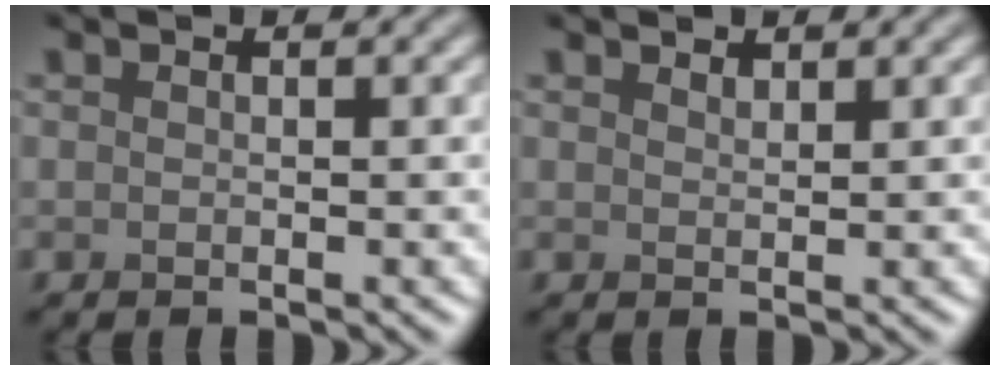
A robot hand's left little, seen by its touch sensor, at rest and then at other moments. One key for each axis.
{"total": 0.9, "fx": 0.8, "fy": 0.2, "fz": 0.2, "tx": -0.004, "ty": -0.002, "tz": 0.017}